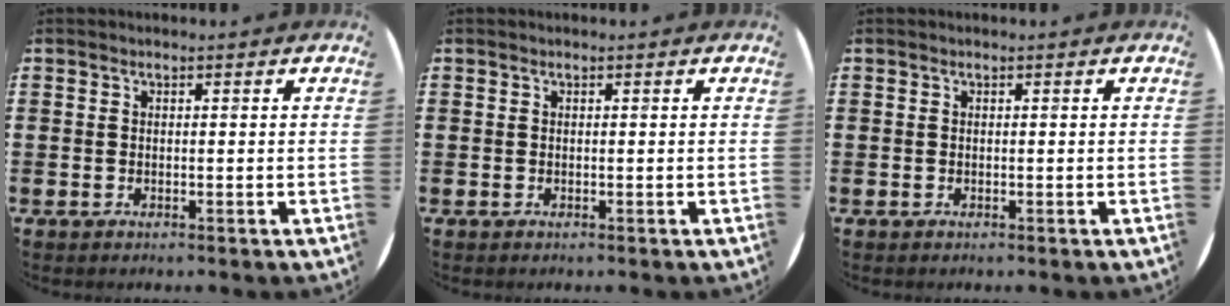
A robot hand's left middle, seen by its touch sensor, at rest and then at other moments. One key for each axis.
{"total": 0.0}
{"total": 0.0}